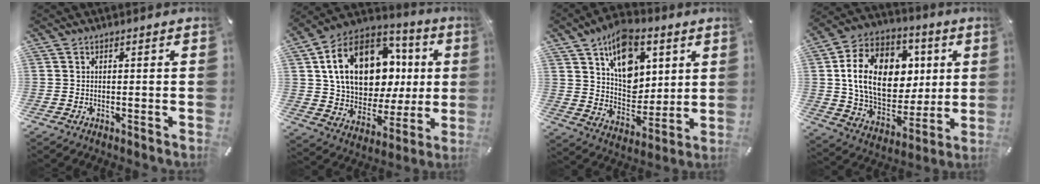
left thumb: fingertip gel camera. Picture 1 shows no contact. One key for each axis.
{"total": 20.7, "fx": 6.6, "fy": 14.7, "fz": 13.0, "tx": -0.219, "ty": -0.022, "tz": 0.124}
{"total": 14.8, "fx": 7.6, "fy": 10.2, "fz": 7.5, "tx": -0.114, "ty": -0.042, "tz": 0.141}
{"total": 20.7, "fx": 3.5, "fy": 15.5, "fz": 13.3, "tx": -0.248, "ty": 0.000, "tz": 0.065}